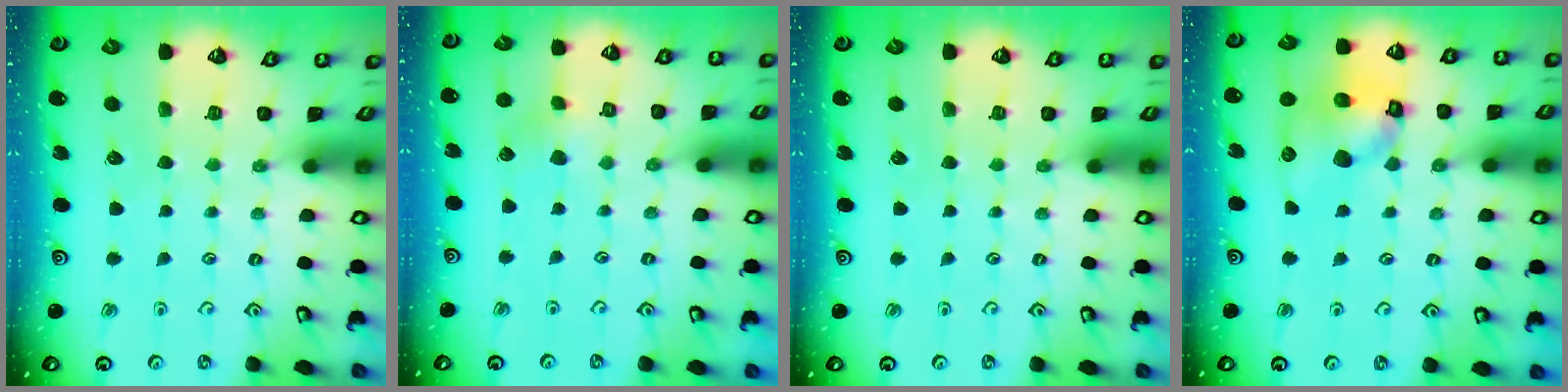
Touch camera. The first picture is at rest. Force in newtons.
{"total": 5.1, "press": 5.0, "slide": 0.3}
{"total": 0.0}
{"total": 12.0, "press": 11.9, "slide": 1.6}